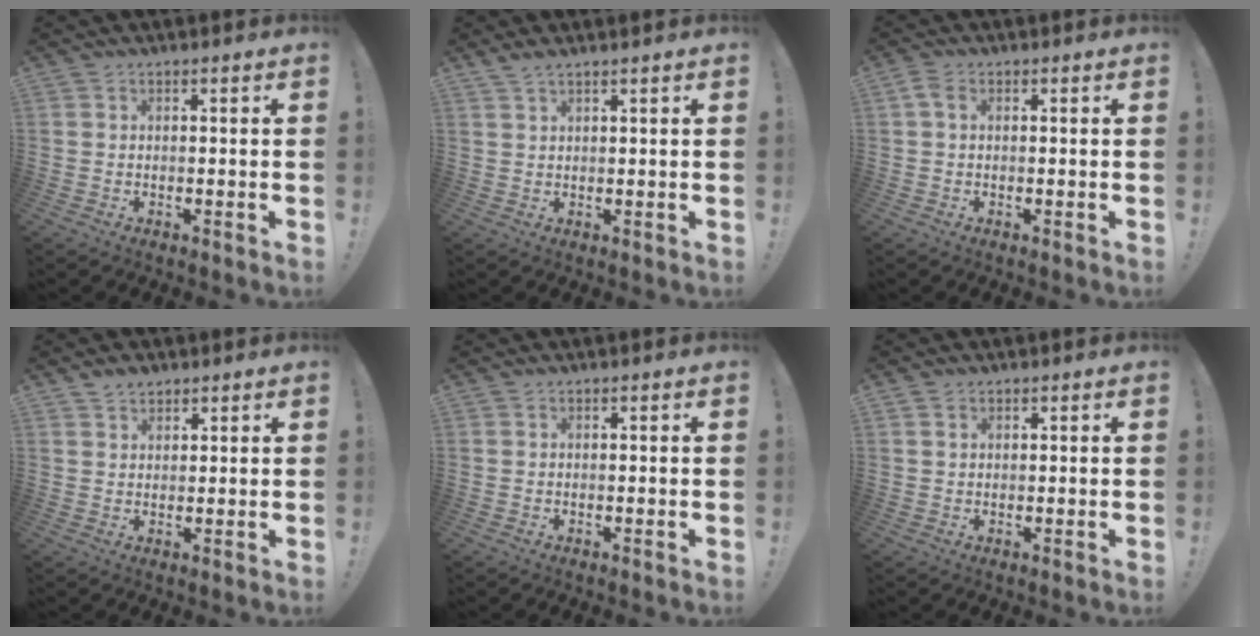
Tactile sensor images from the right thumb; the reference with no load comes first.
{"total": 2.1, "force": [1.8, 0.0, 1.1], "torque": [-0.030, -0.007, 0.034]}
{"total": 2.6, "force": [0.7, 1.6, 1.8], "torque": [-0.038, 0.006, 0.014]}
{"total": 3.0, "force": [2.4, 1.7, 0.7], "torque": [-0.008, -0.011, 0.043]}
{"total": 0.0}
{"total": 1.4, "force": [0.8, 1.0, 0.4], "torque": [-0.001, -0.002, 0.015]}